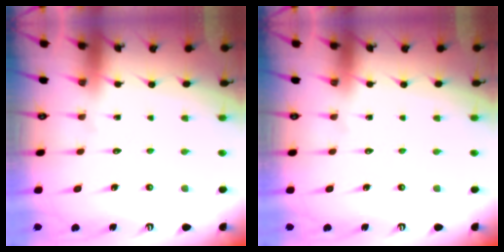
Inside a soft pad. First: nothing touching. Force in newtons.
{"total": 0.0}